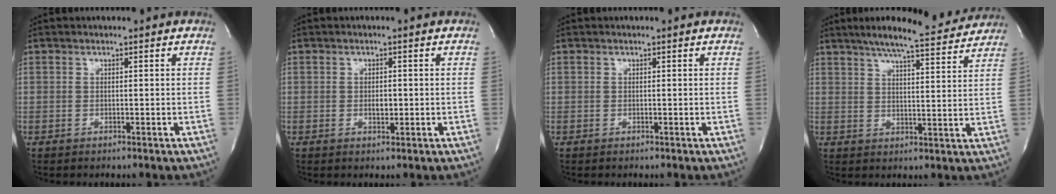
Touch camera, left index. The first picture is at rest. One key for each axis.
{"total": 1.6, "fx": -0.2, "fy": 0.8, "fz": 1.4, "tx": -0.026, "ty": -0.002, "tz": -0.002}
{"total": 0.0}
{"total": 13.1, "fx": 11.7, "fy": 1.0, "fz": 5.9, "tx": -0.094, "ty": 0.002, "tz": 0.157}